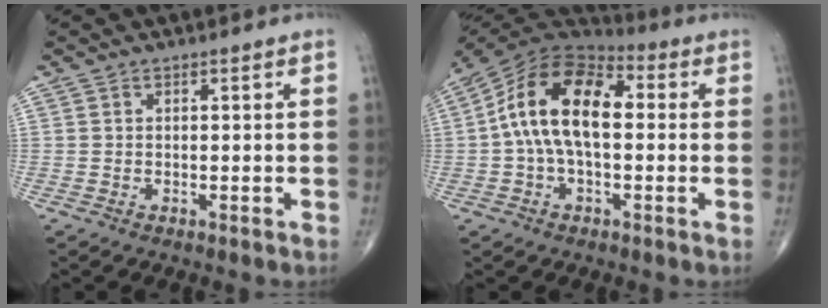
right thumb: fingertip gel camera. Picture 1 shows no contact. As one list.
[{"total": 16.2, "force": [0.9, 9.0, 13.4], "torque": [-0.235, 0.041, 0.005]}]